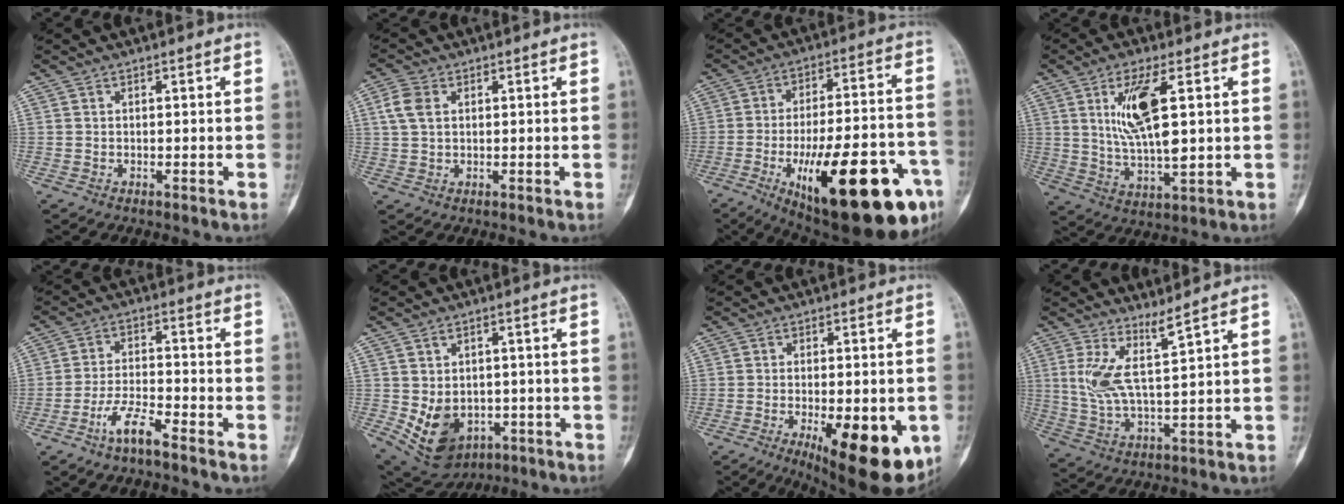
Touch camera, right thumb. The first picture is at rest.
{"total": 4.5, "force": [1.3, 3.1, 3.0], "torque": [-0.064, 0.008, 0.024]}
{"total": 30.5, "force": [-12.4, 10.1, 26.0], "torque": [-0.337, 0.033, -0.168]}
{"total": 12.3, "force": [3.2, 4.0, 11.2], "torque": [-0.213, -0.017, 0.066]}
{"total": 6.5, "force": [-4.5, 1.3, 4.4], "torque": [-0.094, 0.027, -0.089]}
{"total": 11.4, "force": [-3.0, 8.7, 6.8], "torque": [-0.094, 0.006, -0.022]}
{"total": 19.1, "force": [-7.2, 7.2, 16.2], "torque": [-0.182, -0.010, -0.085]}
{"total": 6.7, "force": [3.8, 0.2, 5.5], "torque": [-0.124, -0.042, 0.084]}